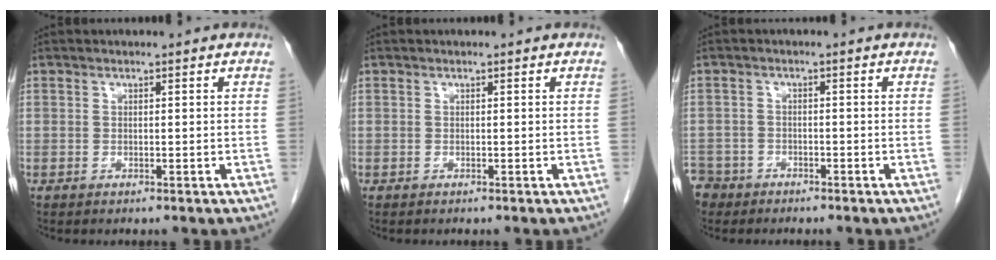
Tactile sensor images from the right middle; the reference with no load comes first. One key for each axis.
{"total": 0.0}
{"total": 4.5, "fx": -3.6, "fy": 2.7, "fz": -0.3, "tx": 0.004, "ty": 0.002, "tz": -0.071}